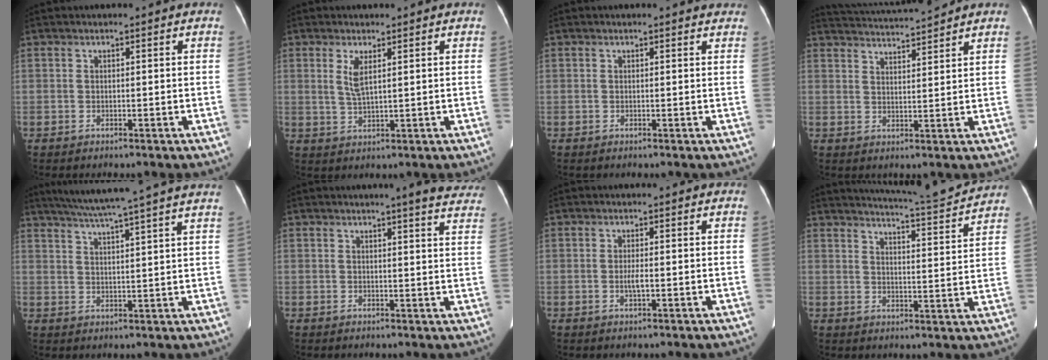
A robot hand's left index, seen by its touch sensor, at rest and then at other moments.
{"total": 3.1, "force": [1.2, 0.3, 2.9], "torque": [-0.069, -0.006, 0.030]}
{"total": 2.0, "force": [1.9, 0.6, 0.2], "torque": [-0.006, -0.003, 0.003]}
{"total": 8.9, "force": [8.5, -0.9, 2.4], "torque": [-0.050, 0.017, 0.132]}
{"total": 16.2, "force": [13.7, -1.5, 8.4], "torque": [-0.144, 0.007, 0.179]}
{"total": 10.5, "force": [9.5, 0.8, 4.5], "torque": [-0.029, -0.026, 0.077]}
{"total": 1.5, "force": [-0.3, 0.2, 1.5], "torque": [-0.029, -0.001, -0.005]}
{"total": 12.0, "force": [11.6, -1.0, 2.9], "torque": [-0.053, -0.019, 0.154]}